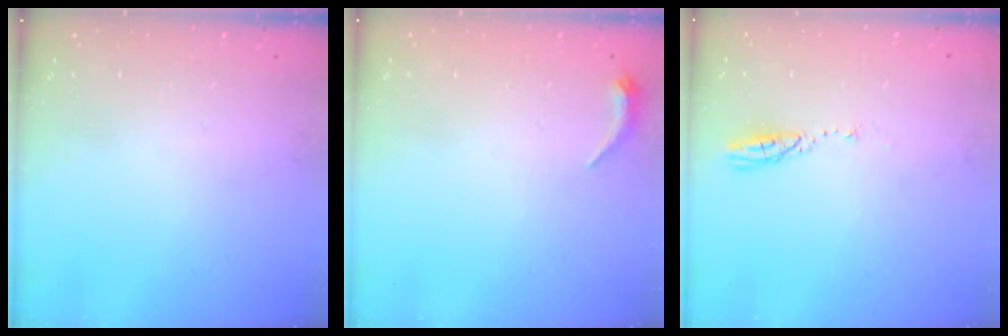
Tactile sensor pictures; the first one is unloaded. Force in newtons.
{"total": 4.8, "press": 4.7, "slide": 0.9}
{"total": 3.5, "press": 3.5, "slide": 0.3}